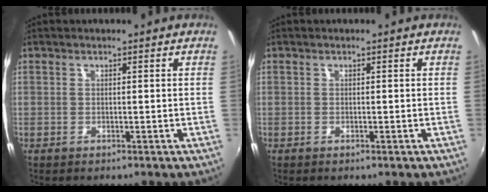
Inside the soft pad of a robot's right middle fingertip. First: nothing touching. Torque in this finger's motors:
{"motor_torque": [0.18, -0.22, -0.03, 0.00]}